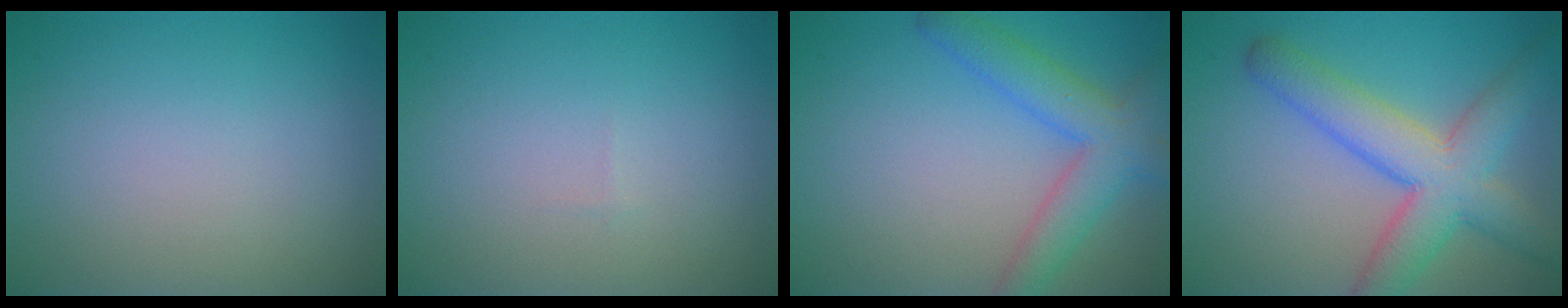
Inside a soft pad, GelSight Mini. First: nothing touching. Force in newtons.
{"total": 0.0}
{"total": 5.2, "press": 5.2, "slide": 0.2}
{"total": 7.2, "press": 7.2, "slide": 0.3}